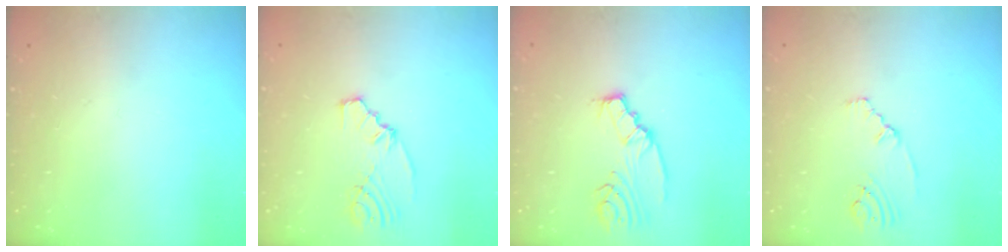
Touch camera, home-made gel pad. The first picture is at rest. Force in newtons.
{"total": 5.3, "press": 3.8, "slide": 3.6}
{"total": 5.6, "press": 5.6, "slide": 0.4}
{"total": 1.8, "press": 1.7, "slide": 0.7}